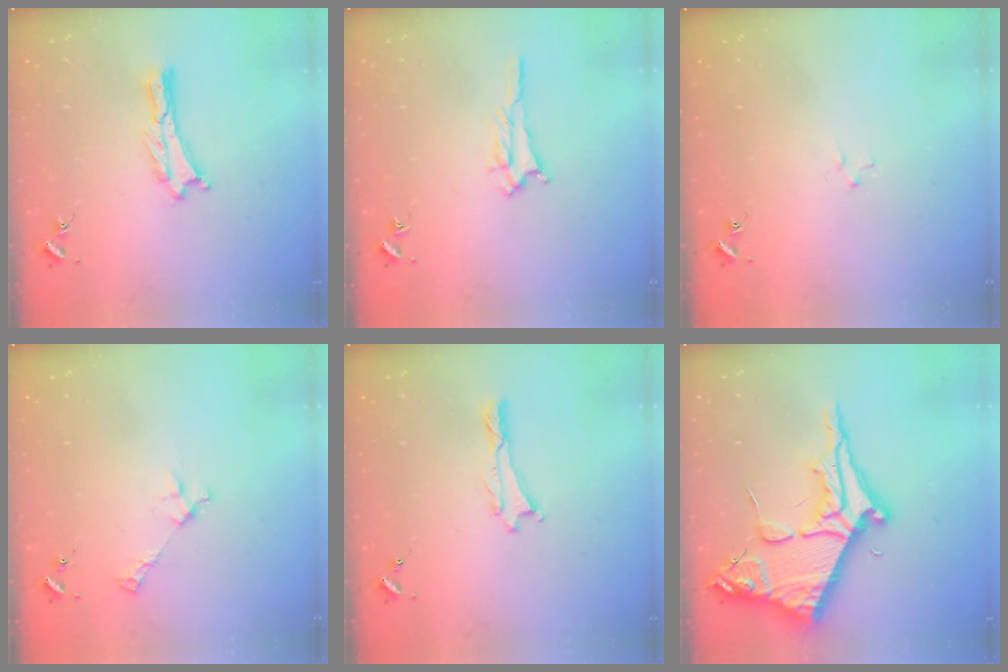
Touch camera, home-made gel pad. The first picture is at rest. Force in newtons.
{"total": 1.6, "press": 1.6, "slide": 0.3}
{"total": 1.5, "press": 1.5, "slide": 0.2}
{"total": 2.9, "press": 2.9, "slide": 0.2}
{"total": 0.0}
{"total": 10.4, "press": 10.4, "slide": 1.1}